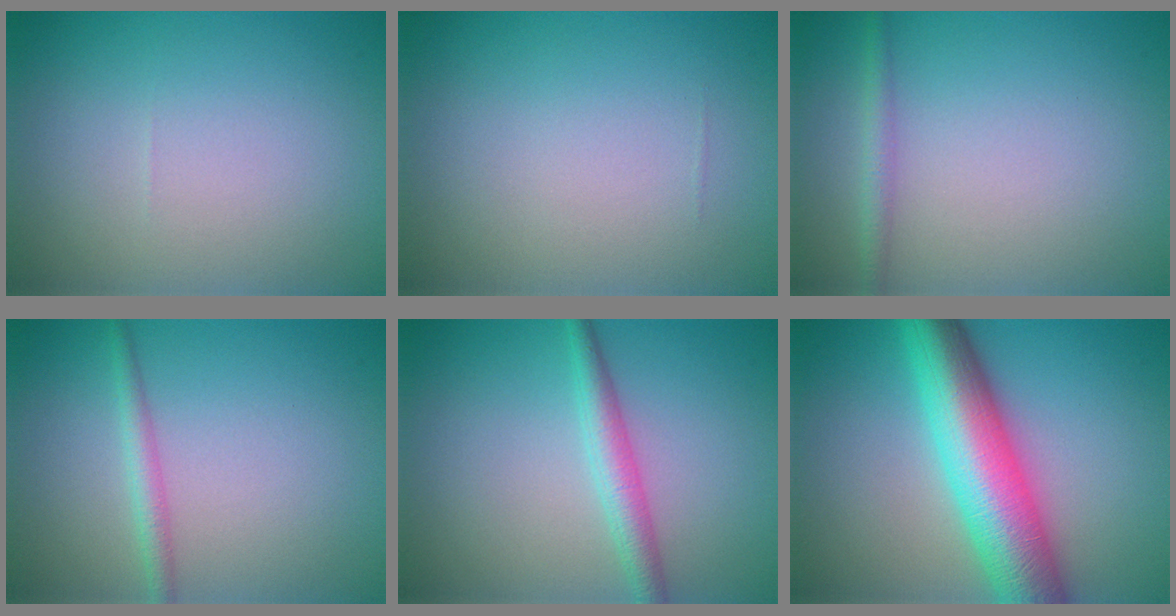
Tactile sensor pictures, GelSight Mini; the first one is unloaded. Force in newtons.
{"total": 0.0}
{"total": 1.5, "press": 1.5, "slide": 0.1}
{"total": 1.8, "press": 1.8, "slide": 0.0}
{"total": 2.7, "press": 2.6, "slide": 0.1}
{"total": 10.0, "press": 10.0, "slide": 0.1}